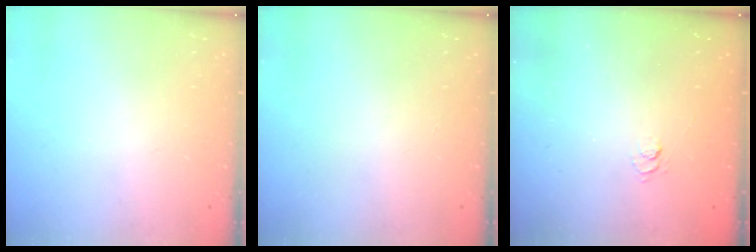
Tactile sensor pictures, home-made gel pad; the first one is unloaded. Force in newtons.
{"total": 0.0}
{"total": 2.7, "press": 2.2, "slide": 1.5}